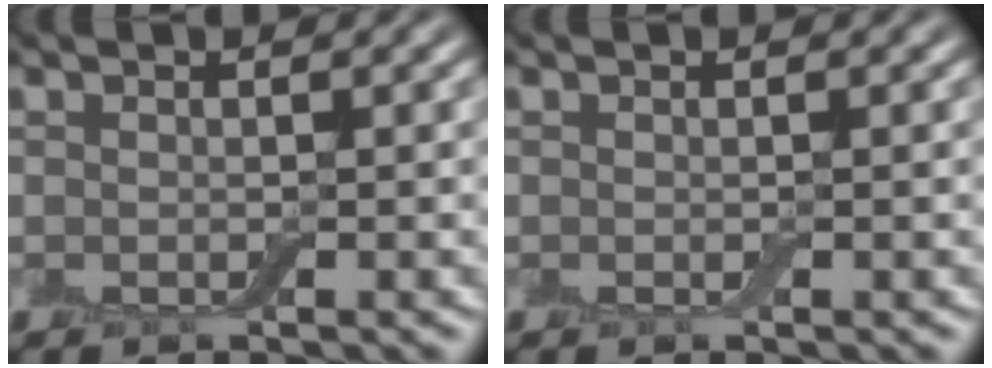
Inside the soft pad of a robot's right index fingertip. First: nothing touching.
{"total": 0.0}